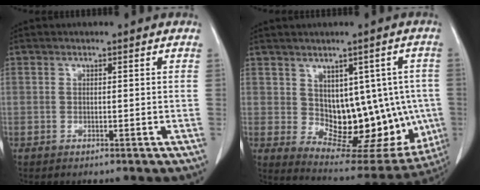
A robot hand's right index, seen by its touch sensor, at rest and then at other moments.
{"total": 15.1, "force": [-0.4, 8.7, 12.3], "torque": [-0.135, 0.014, 0.021]}